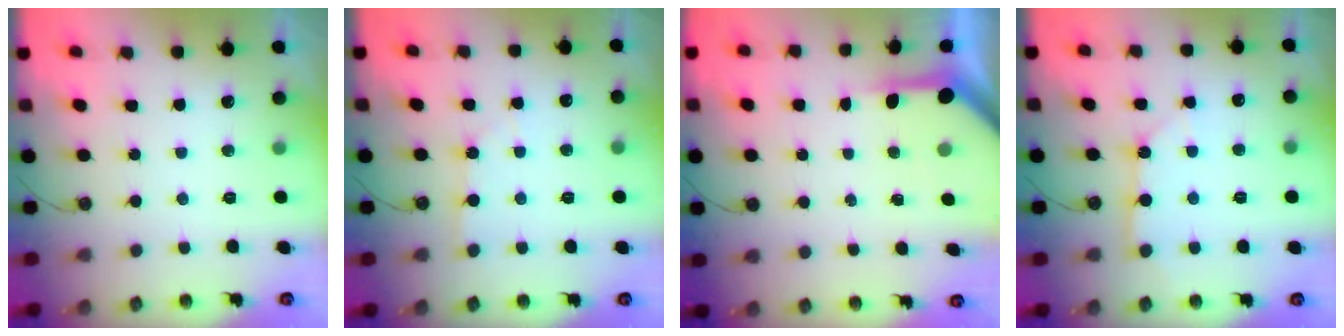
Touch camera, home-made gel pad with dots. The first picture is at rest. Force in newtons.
{"total": 1.8, "press": 1.8, "slide": 0.3}
{"total": 4.4, "press": 4.3, "slide": 0.4}
{"total": 5.1, "press": 5.1, "slide": 0.5}